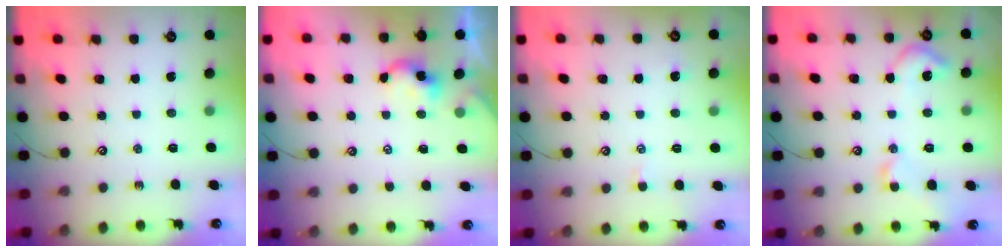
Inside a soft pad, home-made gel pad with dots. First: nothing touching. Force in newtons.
{"total": 1.9, "press": 1.9, "slide": 0.1}
{"total": 2.7, "press": 2.6, "slide": 0.3}
{"total": 5.8, "press": 5.7, "slide": 1.1}